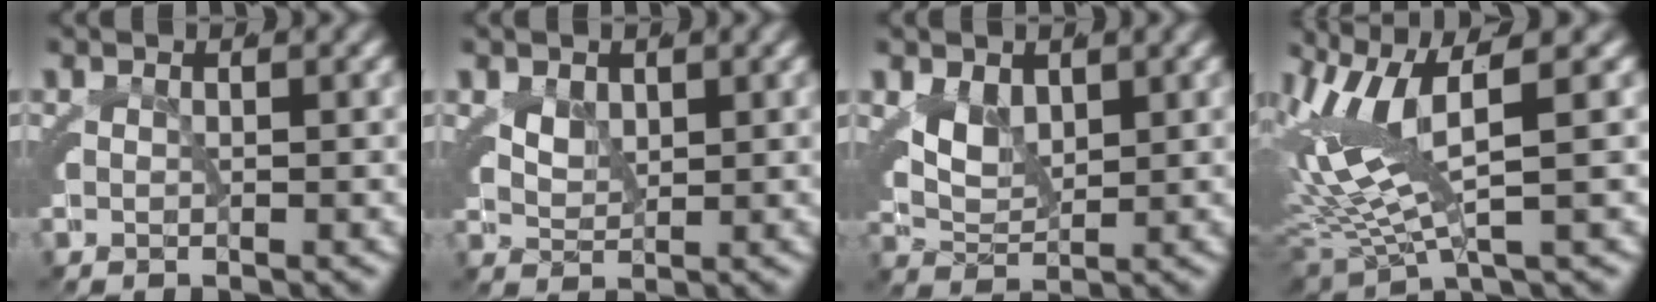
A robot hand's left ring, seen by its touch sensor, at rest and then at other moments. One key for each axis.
{"total": 2.2, "fx": 1.4, "fy": 1.1, "fz": 1.3, "tx": -0.034, "ty": -0.016, "tz": 0.036}
{"total": 3.9, "fx": 1.5, "fy": 2.5, "fz": 2.6, "tx": -0.064, "ty": -0.016, "tz": 0.038}
{"total": 7.1, "fx": 2.0, "fy": 2.6, "fz": 6.3, "tx": -0.123, "ty": 0.012, "tz": 0.035}